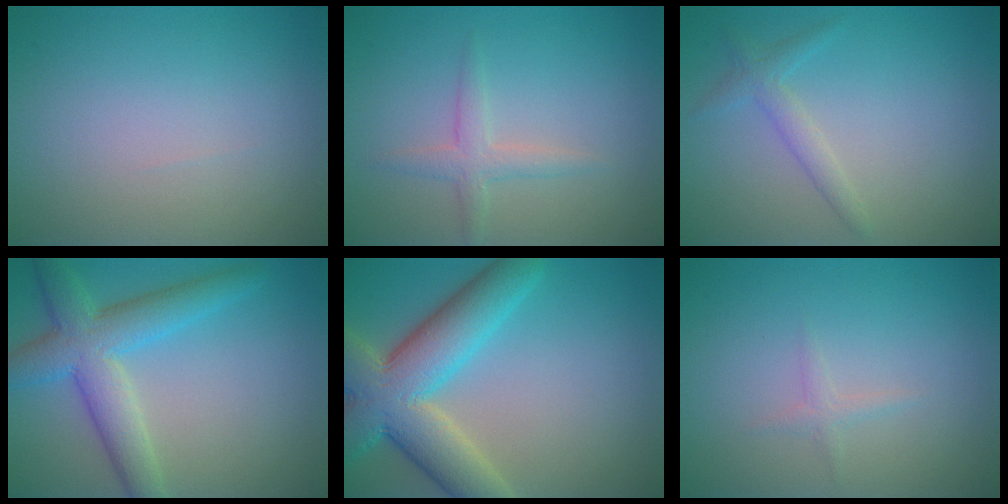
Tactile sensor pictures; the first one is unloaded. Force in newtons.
{"total": 1.9, "press": 1.9, "slide": 0.1}
{"total": 1.7, "press": 1.7, "slide": 0.1}
{"total": 6.1, "press": 6.1, "slide": 0.2}
{"total": 9.5, "press": 9.5, "slide": 0.8}
{"total": 0.8, "press": 0.8, "slide": 0.1}